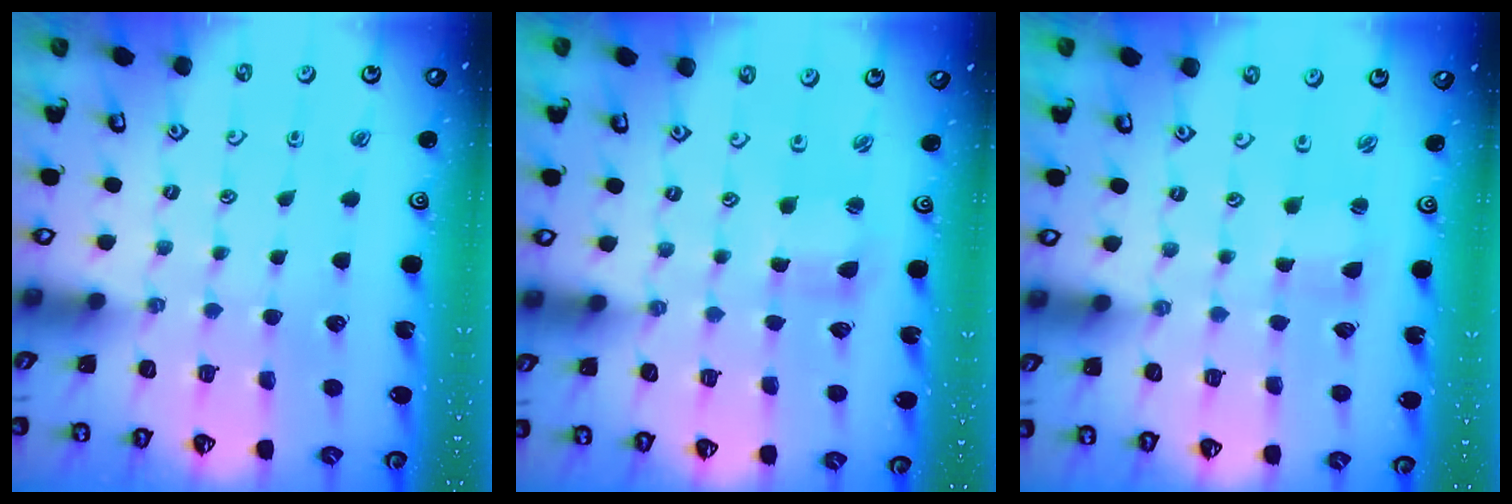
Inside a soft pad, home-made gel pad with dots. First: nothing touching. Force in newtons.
{"total": 1.7, "press": 1.7, "slide": 0.4}
{"total": 0.9, "press": 0.9, "slide": 0.1}